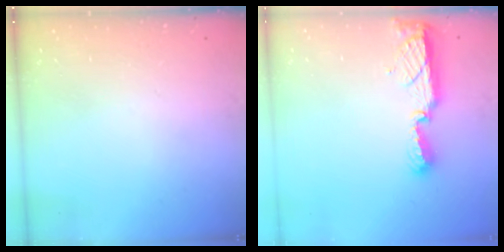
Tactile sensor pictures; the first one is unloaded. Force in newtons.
{"total": 8.3, "press": 8.3, "slide": 0.7}